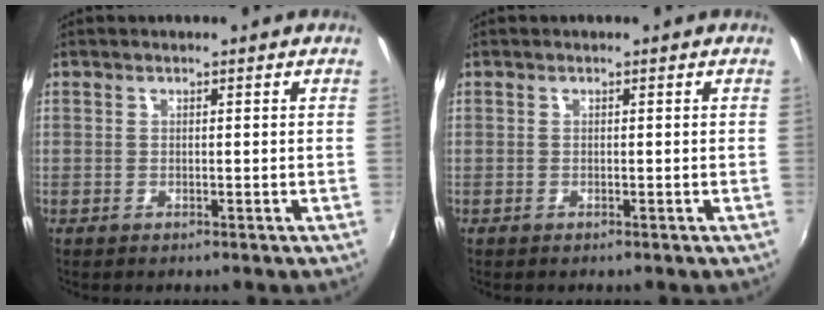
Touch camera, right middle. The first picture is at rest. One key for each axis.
{"total": 0.0}